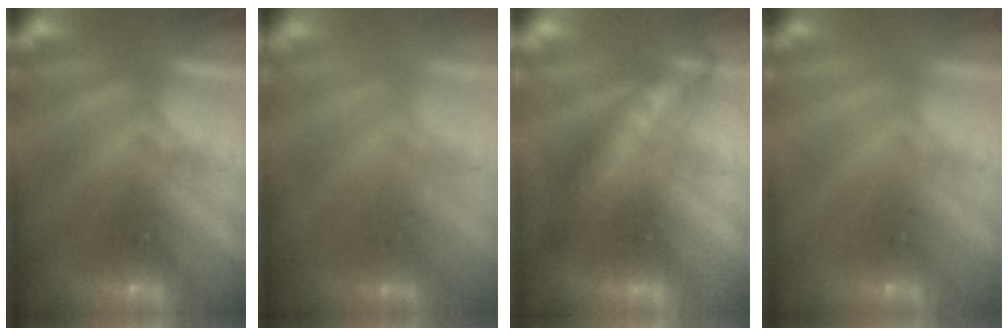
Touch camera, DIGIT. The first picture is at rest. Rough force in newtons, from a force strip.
{"total": 2.3}
{"total": 2.9}
{"total": 3.0}